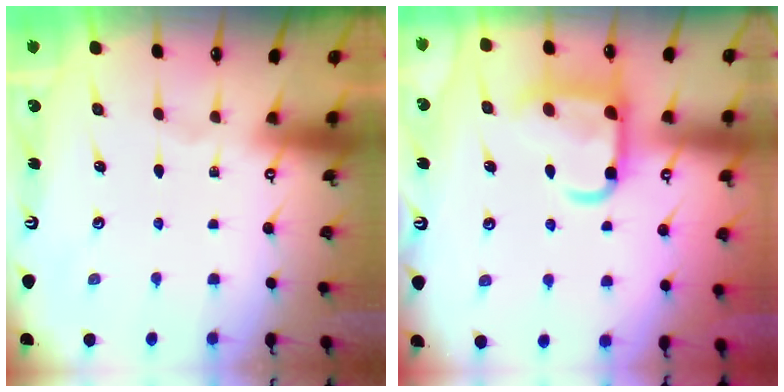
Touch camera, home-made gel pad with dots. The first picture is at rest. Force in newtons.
{"total": 14.2, "press": 14.1, "slide": 1.5}